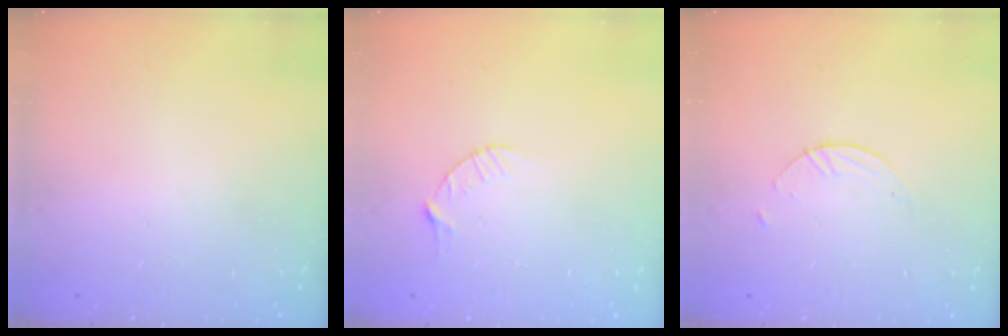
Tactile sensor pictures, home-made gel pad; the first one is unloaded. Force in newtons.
{"total": 3.4, "press": 3.4, "slide": 0.4}
{"total": 2.1, "press": 2.1, "slide": 0.2}